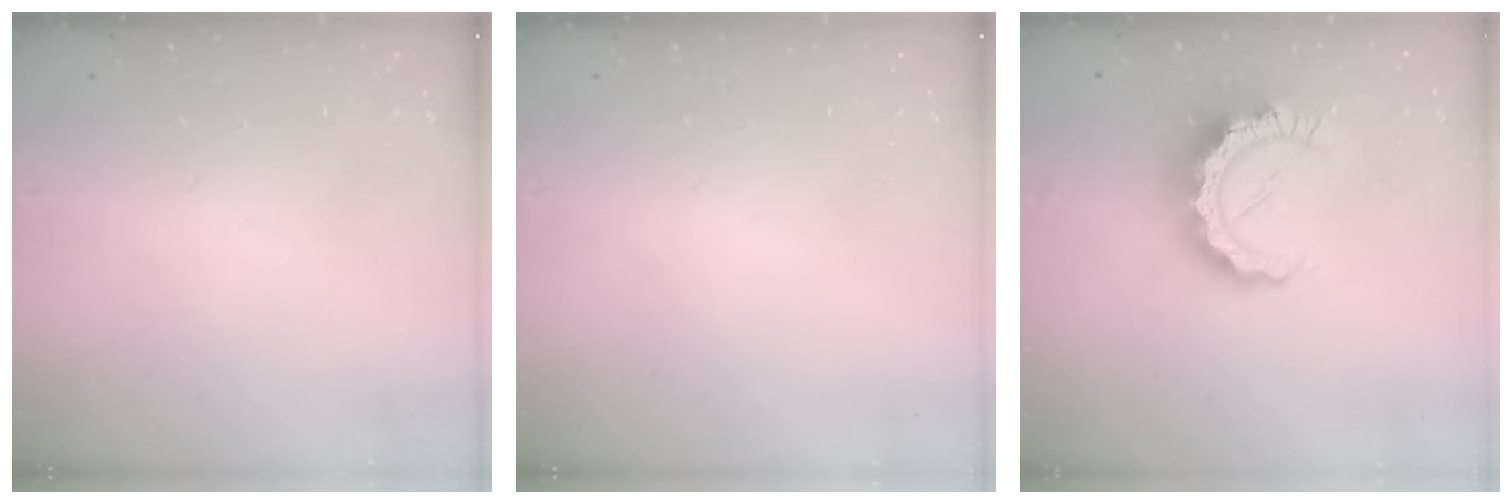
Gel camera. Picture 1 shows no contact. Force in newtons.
{"total": 0.0}
{"total": 13.4, "press": 13.3, "slide": 1.5}